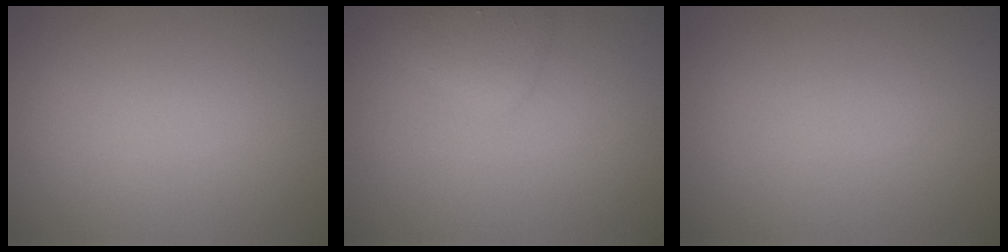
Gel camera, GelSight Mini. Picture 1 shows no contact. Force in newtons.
{"total": 1.9, "press": 1.9, "slide": 0.1}
{"total": 0.0}